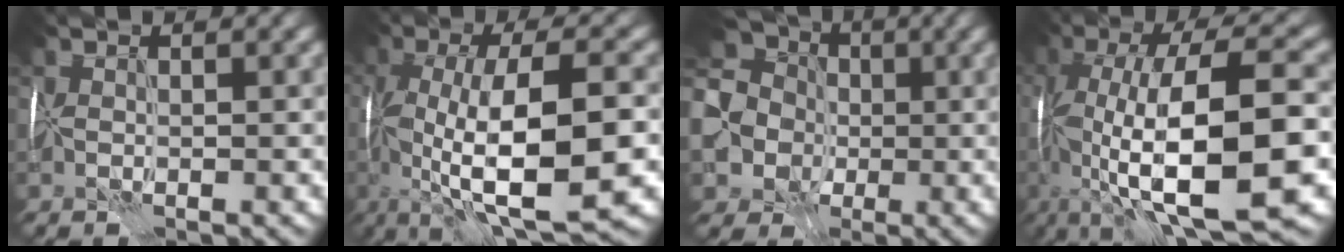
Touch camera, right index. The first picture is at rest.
{"total": 12.7, "force": [-3.6, 3.6, 11.7], "torque": [-0.188, -0.012, -0.060]}
{"total": 11.5, "force": [-0.3, 10.0, 5.6], "torque": [-0.134, 0.004, -0.042]}
{"total": 14.7, "force": [-4.7, 4.6, 13.2], "torque": [-0.211, -0.001, -0.083]}